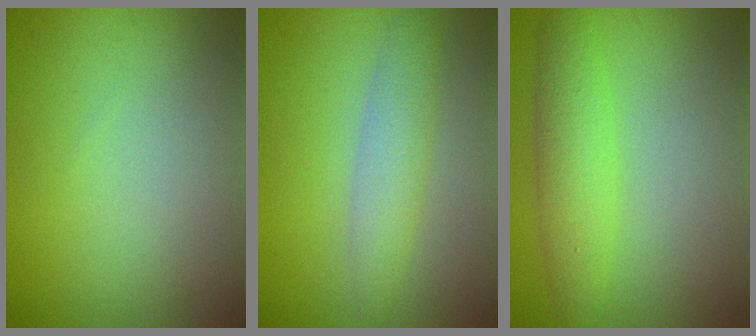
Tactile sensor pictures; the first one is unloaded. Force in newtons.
{"total": 3.0, "press": 3.0, "slide": 0.1}
{"total": 3.6, "press": 3.6, "slide": 0.2}